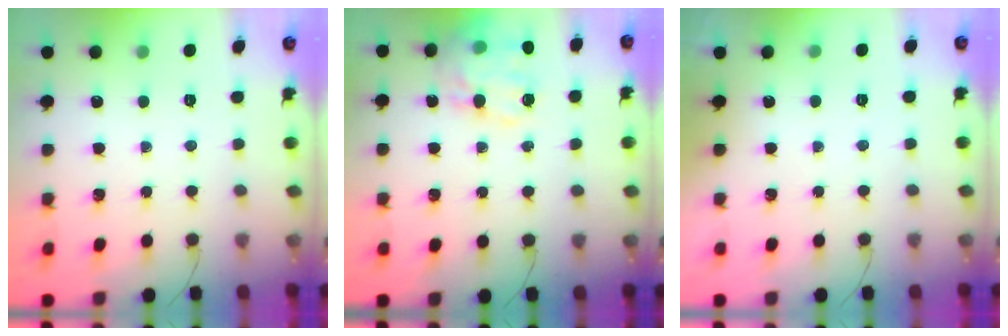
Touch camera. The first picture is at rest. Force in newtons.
{"total": 18.7, "press": 18.4, "slide": 3.2}
{"total": 1.9, "press": 1.9, "slide": 0.3}